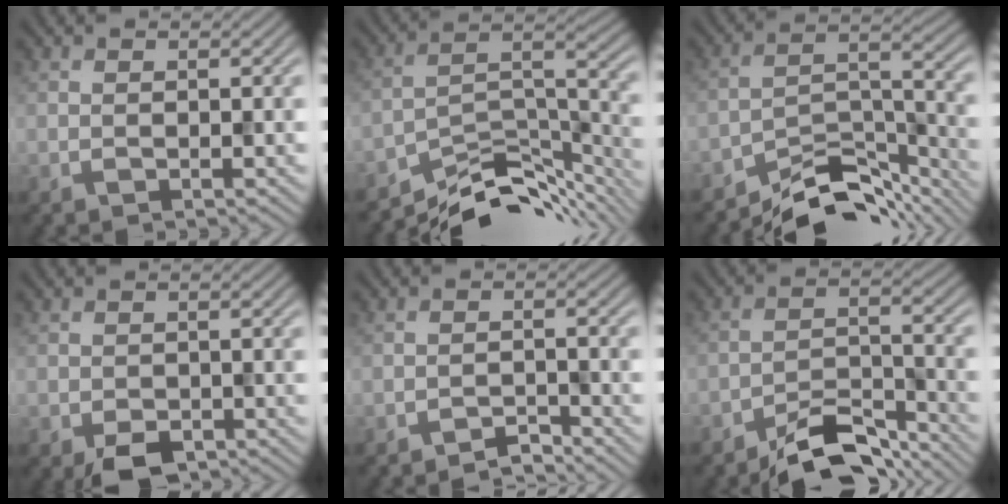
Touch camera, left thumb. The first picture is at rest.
{"total": 11.1, "force": [-9.5, 3.4, 4.6], "torque": [-0.078, -0.002, -0.160]}
{"total": 9.8, "force": [-8.8, 2.6, 3.5], "torque": [-0.049, 0.001, -0.160]}
{"total": 3.1, "force": [-2.0, 1.7, 1.5], "torque": [-0.021, -0.008, -0.030]}
{"total": 2.0, "force": [-2.0, 0.1, 0.1], "torque": [0.005, 0.007, -0.041]}
{"total": 7.5, "force": [-6.4, 2.1, 3.4], "torque": [-0.055, 0.004, -0.119]}